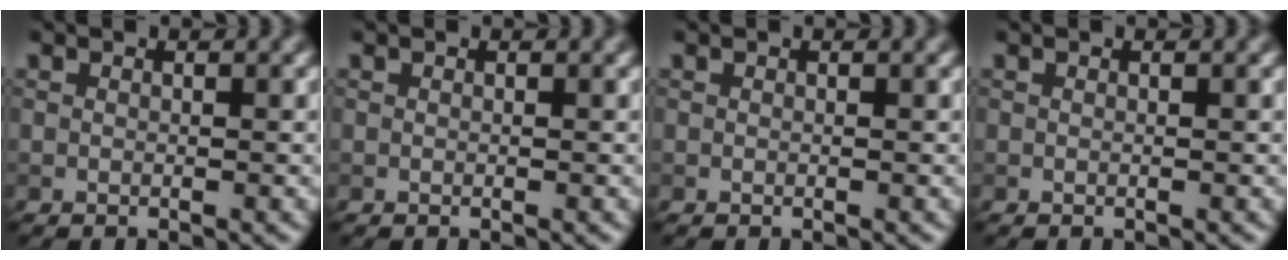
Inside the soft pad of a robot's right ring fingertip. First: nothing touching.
{"total": 0.0}
{"total": 0.0}
{"total": 0.0}